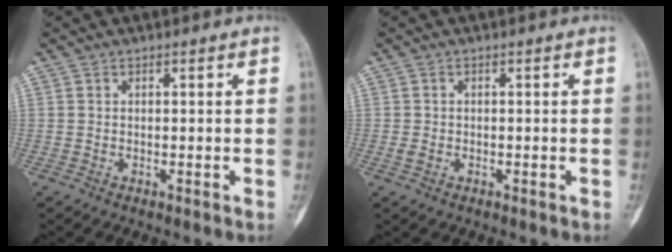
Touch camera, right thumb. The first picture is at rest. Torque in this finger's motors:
{"motor_torque": [0.12, 0.12, -0.09, -0.03, 0.06]}